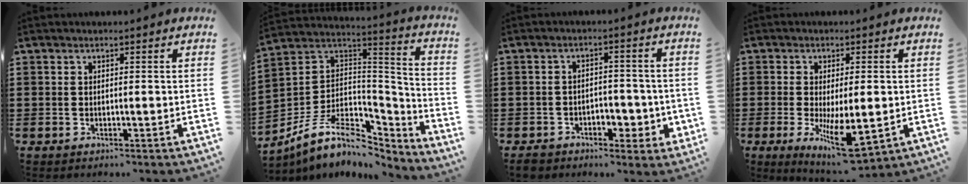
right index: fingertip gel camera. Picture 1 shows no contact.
{"total": 10.6, "force": [-6.3, 5.8, 6.3], "torque": [-0.137, 0.002, -0.116]}
{"total": 4.5, "force": [-2.0, 3.1, 2.5], "torque": [-0.045, 0.011, -0.039]}
{"total": 8.8, "force": [-1.8, 3.0, 8.1], "torque": [-0.138, -0.014, -0.026]}